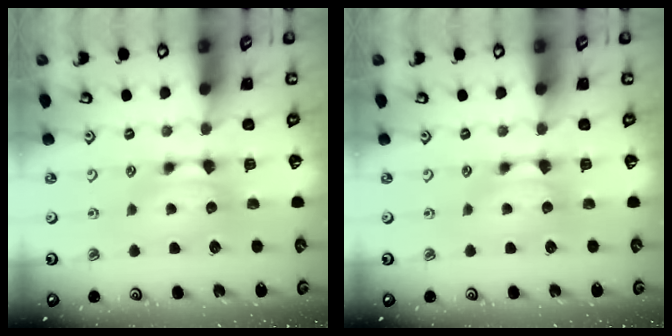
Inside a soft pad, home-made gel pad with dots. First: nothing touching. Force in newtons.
{"total": 0.0}